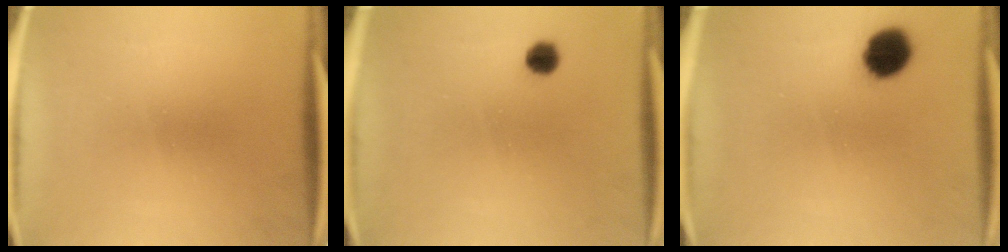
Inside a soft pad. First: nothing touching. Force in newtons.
{"total": 2.6}
{"total": 8.0}